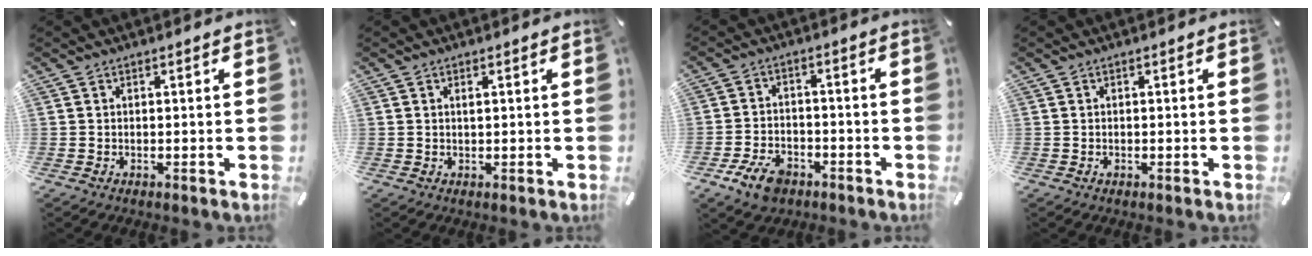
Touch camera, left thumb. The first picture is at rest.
{"total": 1.0, "force": [0.3, 0.4, 0.9], "torque": [-0.017, 0.001, 0.005]}
{"total": 7.5, "force": [-4.4, 4.6, 3.9], "torque": [-0.087, 0.018, -0.084]}
{"total": 0.6, "force": [-0.3, 0.4, 0.4], "torque": [-0.006, 0.000, -0.006]}